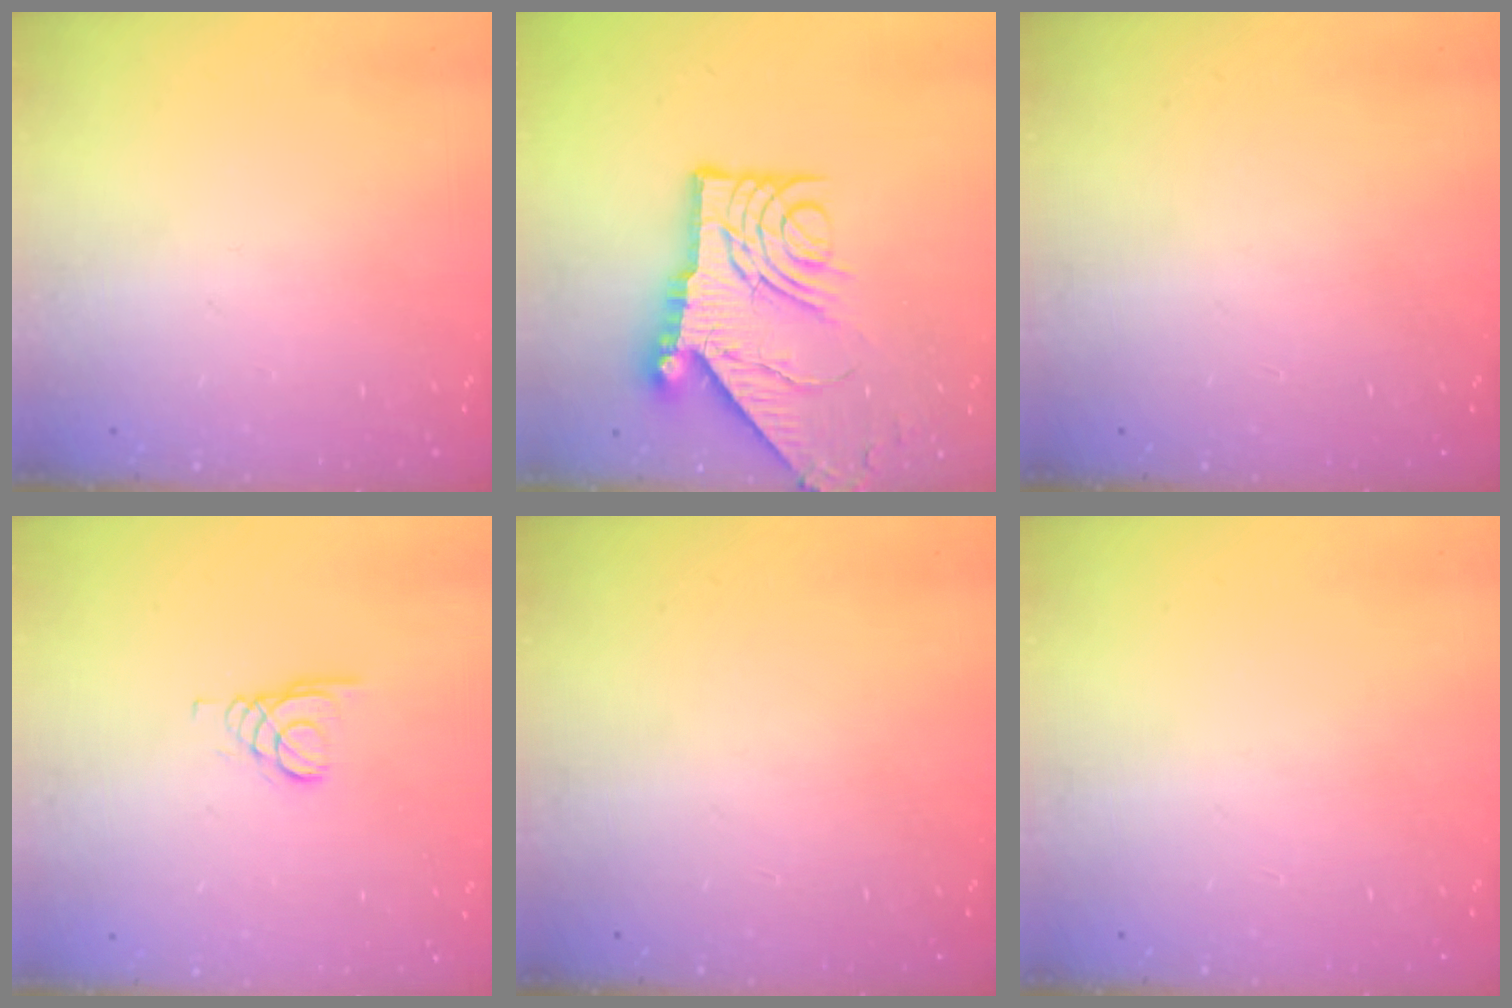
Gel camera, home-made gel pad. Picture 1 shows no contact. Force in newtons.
{"total": 12.6, "press": 12.6, "slide": 1.5}
{"total": 0.0}
{"total": 1.6, "press": 1.6, "slide": 0.0}
{"total": 0.0}
{"total": 0.0}